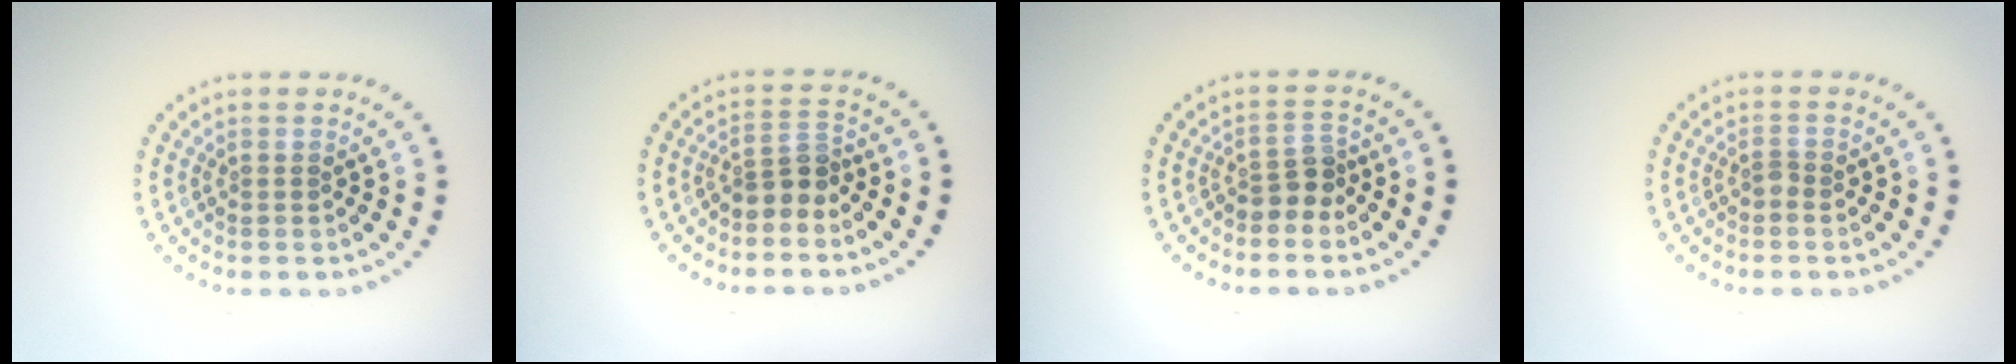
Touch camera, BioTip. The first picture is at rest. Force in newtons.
{"total": 2.4, "press": 1.8, "slide": 1.6}
{"total": 2.2, "press": 1.7, "slide": 1.4}
{"total": 0.8, "press": 0.5, "slide": 0.5}